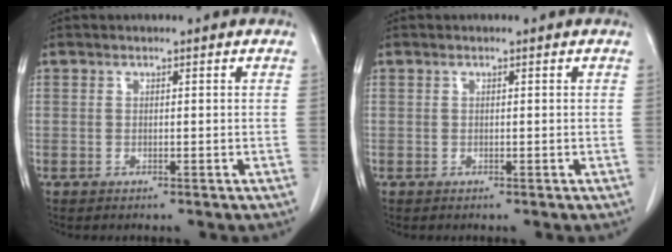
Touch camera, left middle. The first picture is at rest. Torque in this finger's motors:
{"motor_torque": [-0.36, 0.14, -0.12, -0.02]}